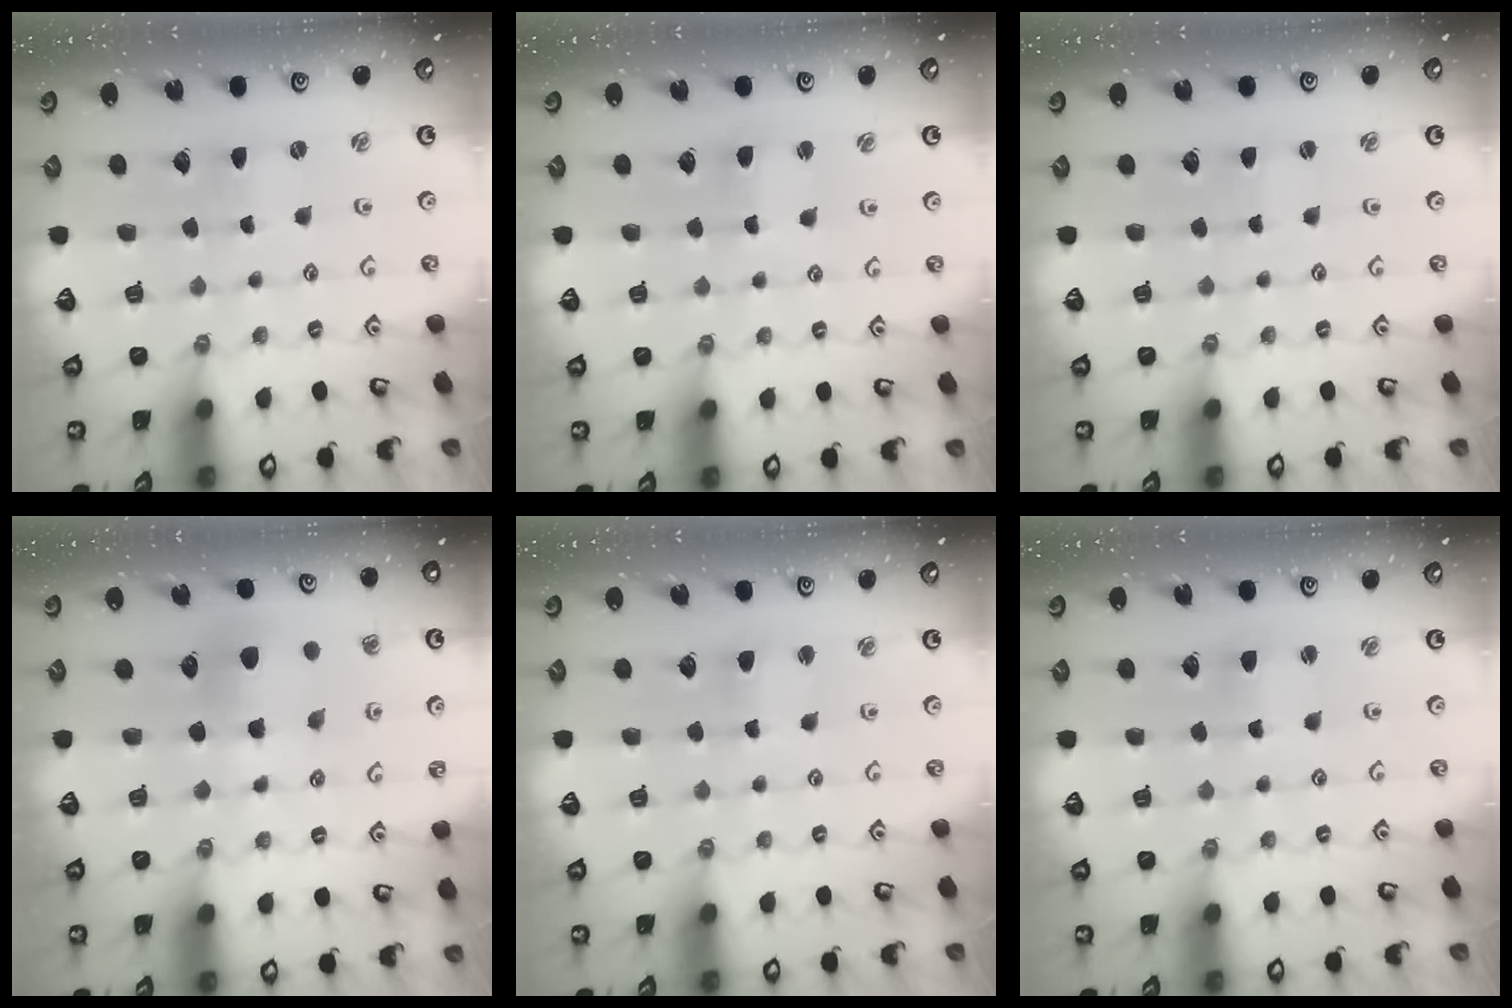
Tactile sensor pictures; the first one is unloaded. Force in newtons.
{"total": 2.4, "press": 2.4, "slide": 0.3}
{"total": 0.5, "press": 0.5, "slide": 0.1}
{"total": 7.8, "press": 7.8, "slide": 0.4}
{"total": 3.1, "press": 3.1, "slide": 0.3}
{"total": 2.4, "press": 2.4, "slide": 0.2}